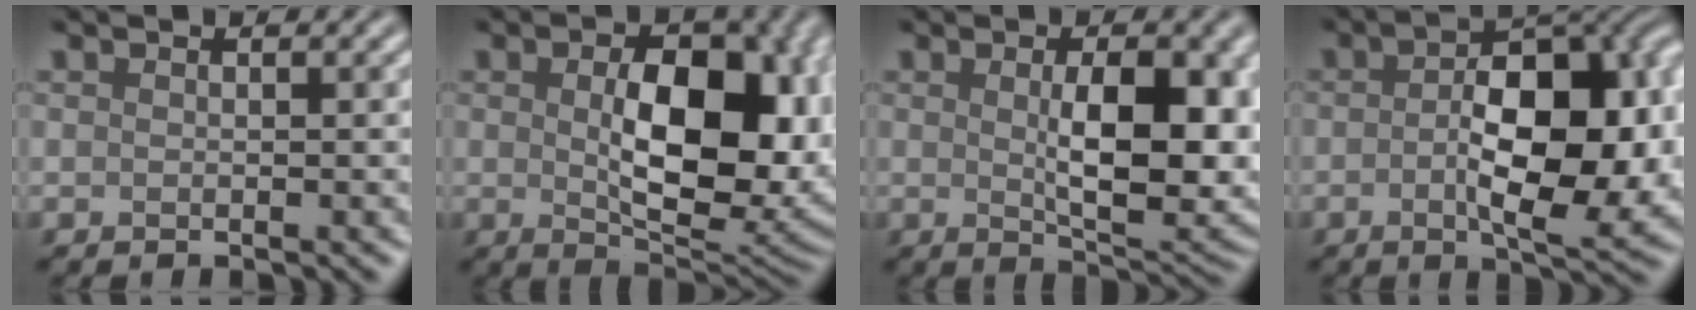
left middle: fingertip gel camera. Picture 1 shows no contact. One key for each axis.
{"total": 11.7, "fx": 0.5, "fy": 6.6, "fz": 9.6, "tx": -0.143, "ty": -0.014, "tz": 0.023}
{"total": 8.6, "fx": 0.6, "fy": 3.4, "fz": 7.9, "tx": -0.119, "ty": -0.009, "tz": 0.020}
{"total": 11.3, "fx": -0.6, "fy": 5.1, "fz": 10.0, "tx": -0.136, "ty": 0.004, "tz": -0.010}